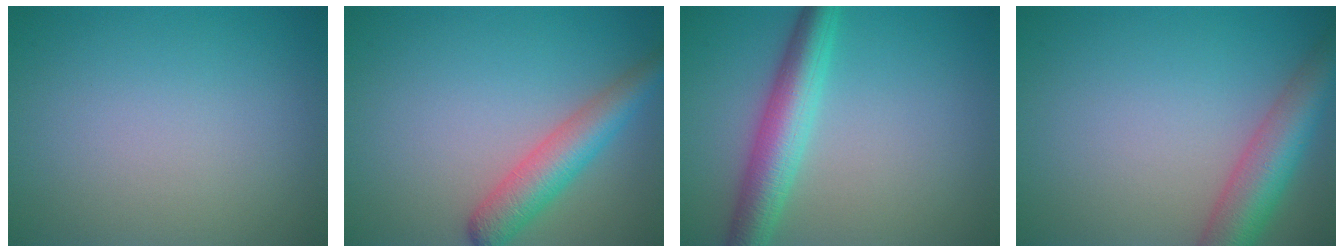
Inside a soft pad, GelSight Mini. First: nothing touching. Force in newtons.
{"total": 4.5, "press": 4.5, "slide": 0.2}
{"total": 5.2, "press": 5.2, "slide": 0.0}
{"total": 6.1, "press": 6.1, "slide": 0.5}